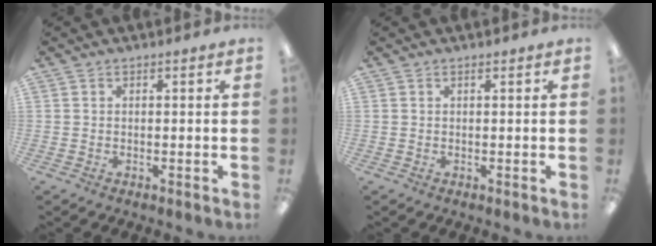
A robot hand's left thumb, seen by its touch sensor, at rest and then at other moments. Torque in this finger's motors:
{"motor_torque": [0.00, 0.00, -0.06, -0.04, 0.00]}